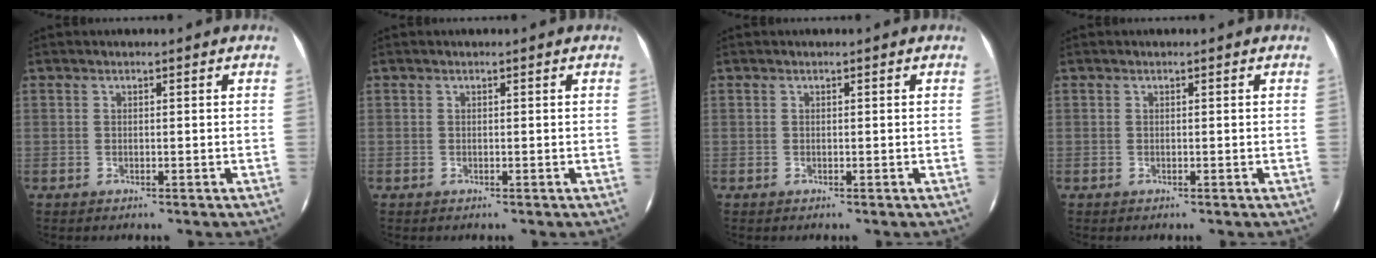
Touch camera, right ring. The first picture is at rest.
{"total": 0.0}
{"total": 0.0}
{"total": 0.0}